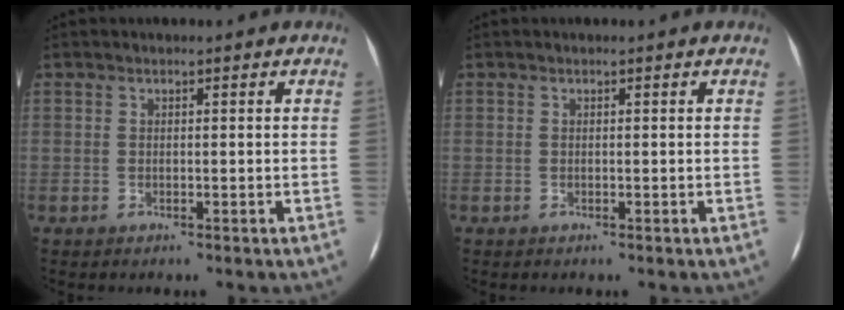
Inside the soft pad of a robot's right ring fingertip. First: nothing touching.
{"total": 0.0}